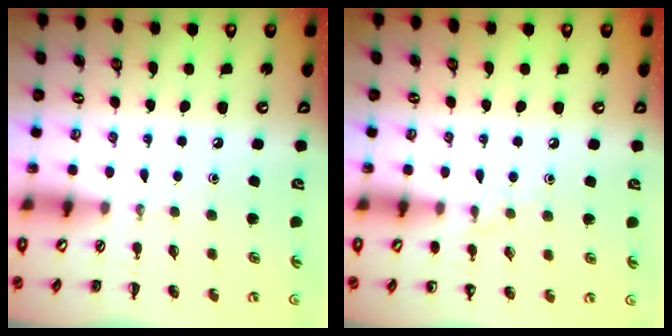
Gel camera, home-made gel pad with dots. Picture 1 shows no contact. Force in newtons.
{"total": 5.0, "press": 4.7, "slide": 1.8}